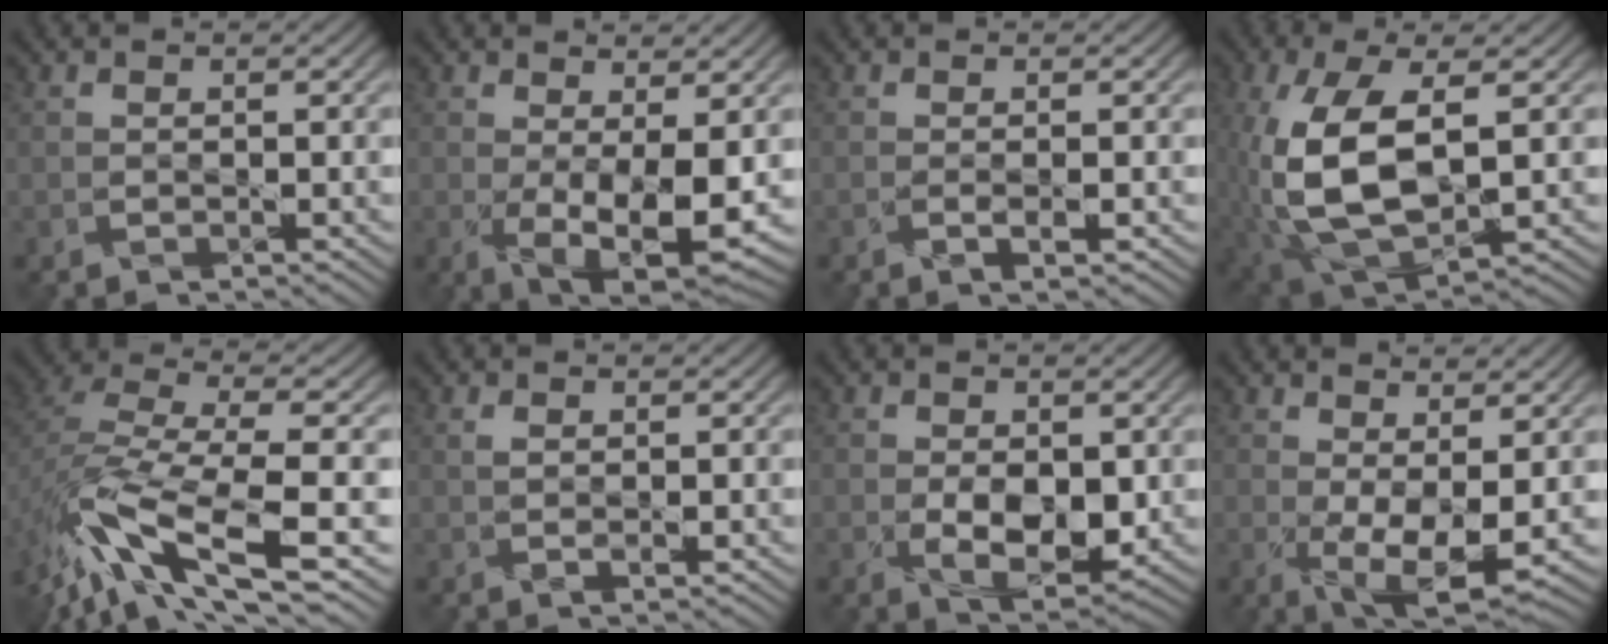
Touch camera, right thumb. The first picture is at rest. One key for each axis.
{"total": 7.4, "fx": -0.6, "fy": 3.1, "fz": 6.7, "tx": -0.132, "ty": -0.022, "tz": 0.000}
{"total": 1.1, "fx": -0.3, "fy": 0.0, "fz": 1.0, "tx": -0.021, "ty": 0.001, "tz": -0.009}
{"total": 13.2, "fx": 0.1, "fy": 6.7, "fz": 11.3, "tx": -0.271, "ty": -0.007, "tz": 0.008}
{"total": 12.7, "fx": -5.9, "fy": 4.3, "fz": 10.4, "tx": -0.232, "ty": -0.012, "tz": -0.105}
{"total": 1.3, "fx": 0.5, "fy": 0.7, "fz": 1.1, "tx": -0.024, "ty": 0.000, "tz": 0.009}
{"total": 5.9, "fx": -0.6, "fy": 3.4, "fz": 4.8, "tx": -0.091, "ty": -0.016, "tz": -0.003}
{"total": 6.2, "fx": 0.1, "fy": 2.6, "fz": 5.6, "tx": -0.112, "ty": -0.012, "tz": 0.007}